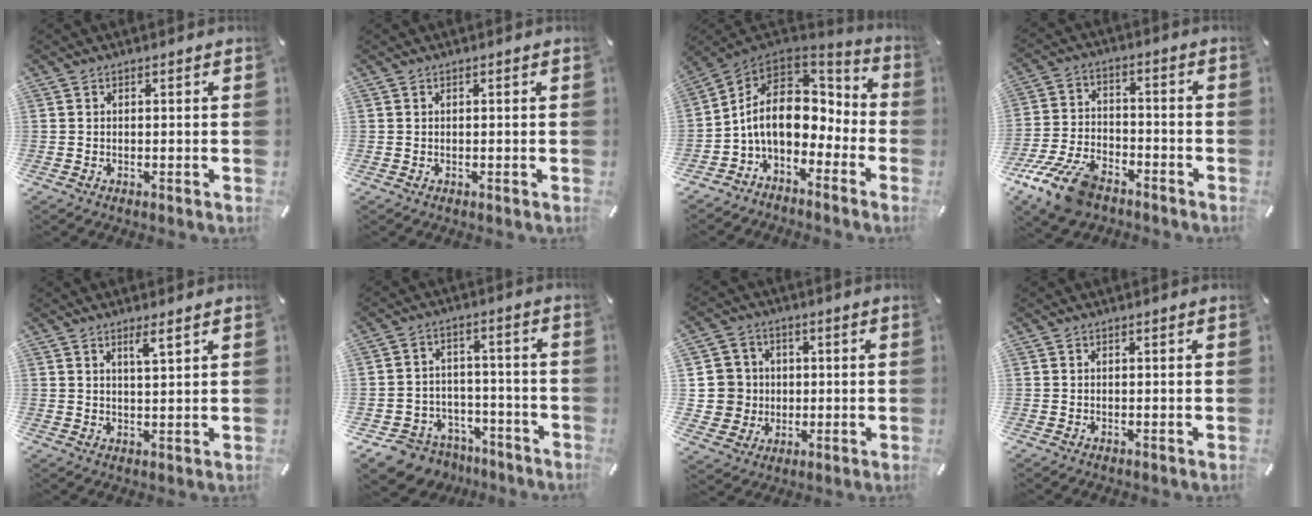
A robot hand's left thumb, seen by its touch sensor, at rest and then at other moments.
{"total": 0.0}
{"total": 12.3, "force": [-1.4, 8.7, 8.6], "torque": [-0.175, -0.003, -0.022]}
{"total": 13.4, "force": [-9.1, 6.5, 7.3], "torque": [-0.146, 0.048, -0.165]}
{"total": 3.4, "force": [2.3, 0.1, 2.4], "torque": [-0.052, -0.004, 0.040]}
{"total": 8.1, "force": [-5.4, 5.8, 1.4], "torque": [-0.026, 0.032, -0.095]}
{"total": 8.7, "force": [1.0, 8.6, 0.7], "torque": [-0.017, -0.002, 0.025]}
{"total": 0.0}